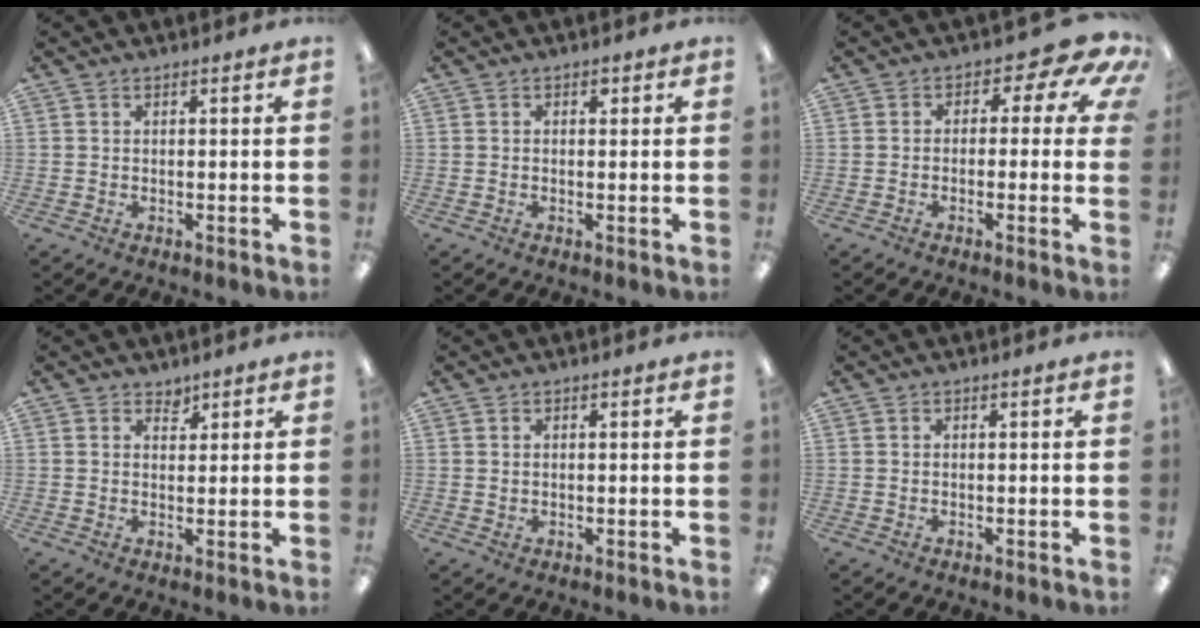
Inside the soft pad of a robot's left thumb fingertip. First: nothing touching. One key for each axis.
{"total": 1.0, "fx": 0.2, "fy": 0.7, "fz": 0.7, "tx": -0.015, "ty": 0.004, "tz": 0.003}
{"total": 6.6, "fx": 1.6, "fy": 3.7, "fz": 5.2, "tx": -0.063, "ty": -0.015, "tz": 0.024}
{"total": 2.1, "fx": 1.7, "fy": 1.2, "fz": 0.3, "tx": 0.009, "ty": -0.007, "tz": 0.028}
{"total": 0.7, "fx": 0.3, "fy": 0.6, "fz": 0.2, "tx": -0.004, "ty": 0.004, "tz": 0.005}
{"total": 0.0}